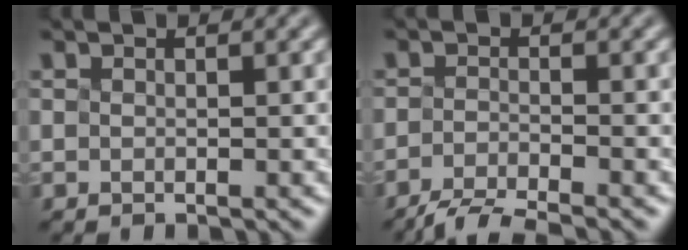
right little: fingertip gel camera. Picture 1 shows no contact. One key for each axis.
{"total": 3.8, "fx": -3.6, "fy": 0.0, "fz": 1.2, "tx": -0.022, "ty": -0.002, "tz": -0.060}